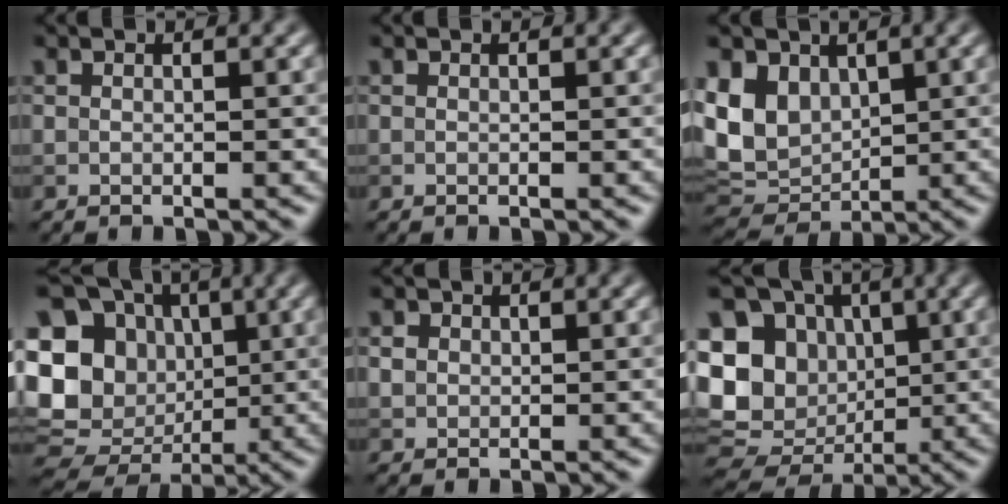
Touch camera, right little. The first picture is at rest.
{"total": 0.0}
{"total": 7.3, "force": [2.1, 5.4, 4.4], "torque": [-0.111, -0.004, 0.041]}
{"total": 15.2, "force": [0.2, 13.4, 7.2], "torque": [-0.171, 0.011, -0.001]}
{"total": 1.5, "force": [0.4, 1.3, 0.5], "torque": [-0.010, 0.000, 0.011]}
{"total": 13.9, "force": [0.9, 12.0, 6.9], "torque": [-0.150, 0.002, 0.003]}